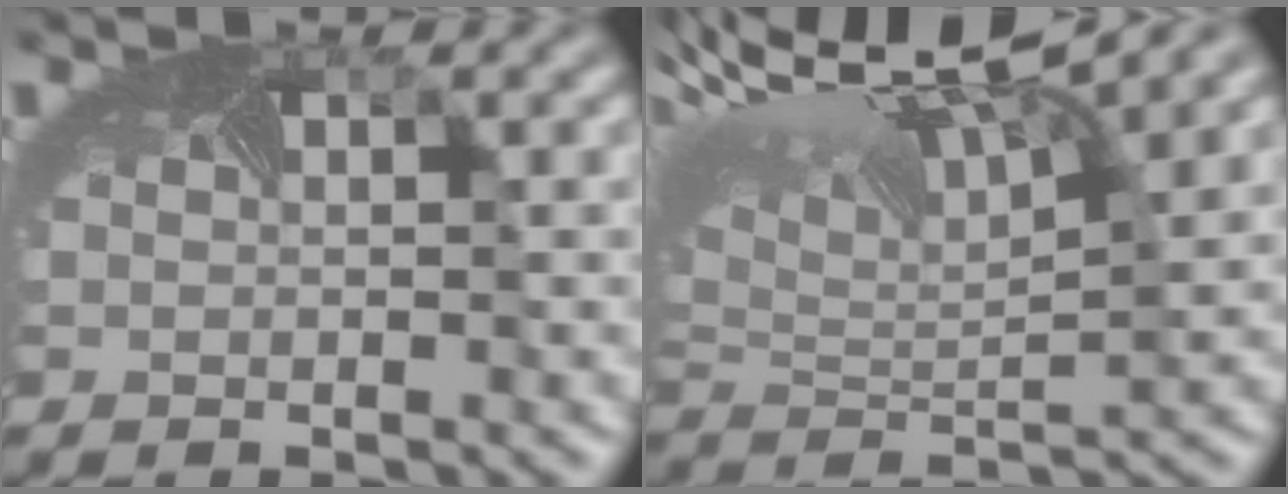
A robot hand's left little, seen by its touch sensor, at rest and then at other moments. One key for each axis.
{"total": 10.8, "fx": 6.1, "fy": 4.0, "fz": 8.0, "tx": -0.171, "ty": 0.010, "tz": 0.108}